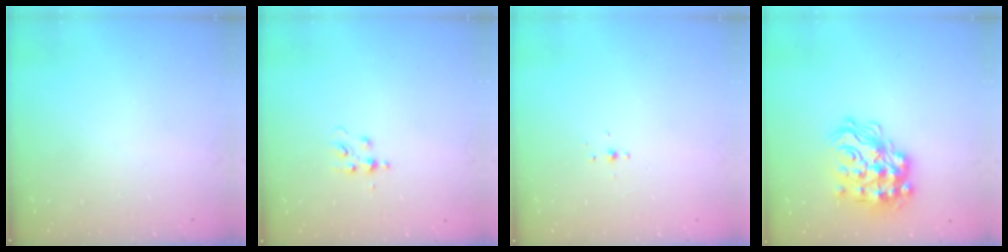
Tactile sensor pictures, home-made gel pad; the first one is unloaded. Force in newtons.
{"total": 4.8, "press": 4.8, "slide": 0.6}
{"total": 2.4, "press": 2.3, "slide": 0.7}
{"total": 21.6, "press": 21.5, "slide": 1.8}